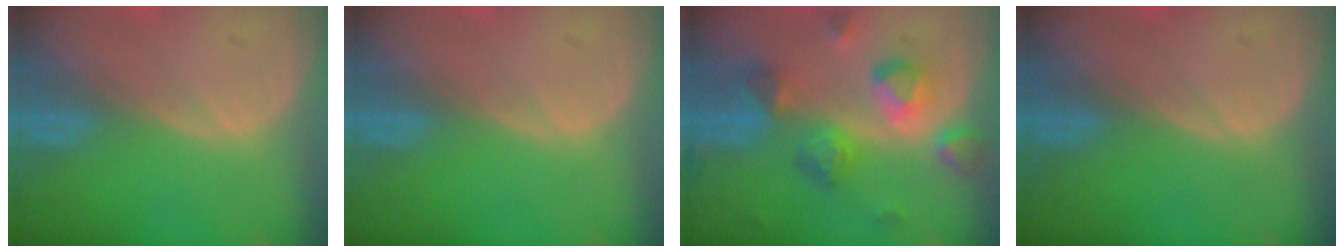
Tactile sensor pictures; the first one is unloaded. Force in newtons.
{"total": 0.0}
{"total": 8.6, "press": 7.9, "slide": 3.3}
{"total": 0.0}